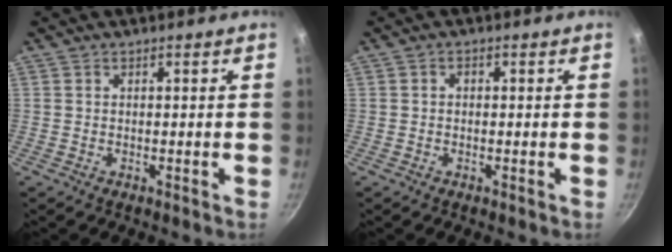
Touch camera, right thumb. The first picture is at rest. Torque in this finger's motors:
{"motor_torque": [-0.18, -0.09, -0.08, 0.13, 0.05]}